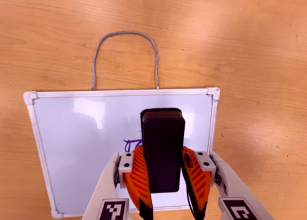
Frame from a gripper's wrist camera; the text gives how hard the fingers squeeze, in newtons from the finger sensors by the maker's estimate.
{"total": 8.1, "left": 7.2, "right": 9.0}